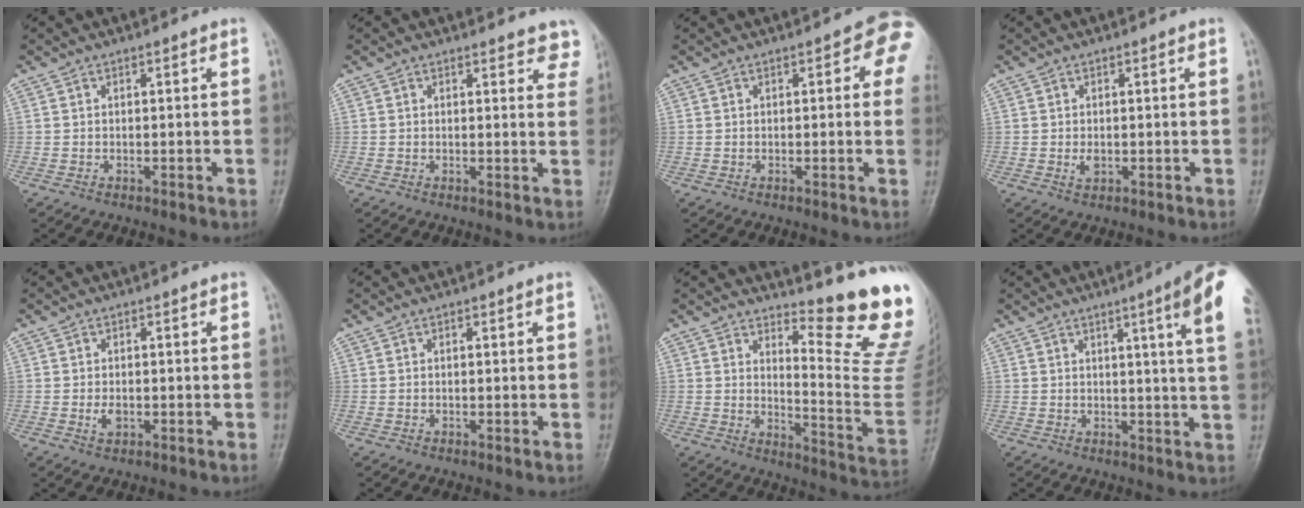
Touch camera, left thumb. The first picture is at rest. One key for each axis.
{"total": 5.2, "fx": 4.6, "fy": 2.1, "fz": 0.9, "tx": 0.030, "ty": -0.023, "tz": 0.031}
{"total": 6.4, "fx": 1.8, "fy": 2.8, "fz": 5.5, "tx": -0.030, "ty": 0.001, "tz": 0.009}
{"total": 2.3, "fx": -0.1, "fy": 1.6, "fz": 1.6, "tx": -0.022, "ty": -0.004, "tz": 0.001}
{"total": 2.3, "fx": -0.4, "fy": 1.5, "fz": 1.7, "tx": -0.026, "ty": -0.001, "tz": -0.008}
{"total": 0.6, "fx": 0.3, "fy": 0.3, "fz": 0.5, "tx": -0.006, "ty": 0.000, "tz": 0.003}
{"total": 16.0, "fx": 12.1, "fy": 2.2, "fz": 10.2, "tx": -0.107, "ty": -0.152, "tz": 0.161}
{"total": 11.7, "fx": 5.4, "fy": 0.2, "fz": 10.4, "tx": -0.131, "ty": -0.020, "tz": 0.051}